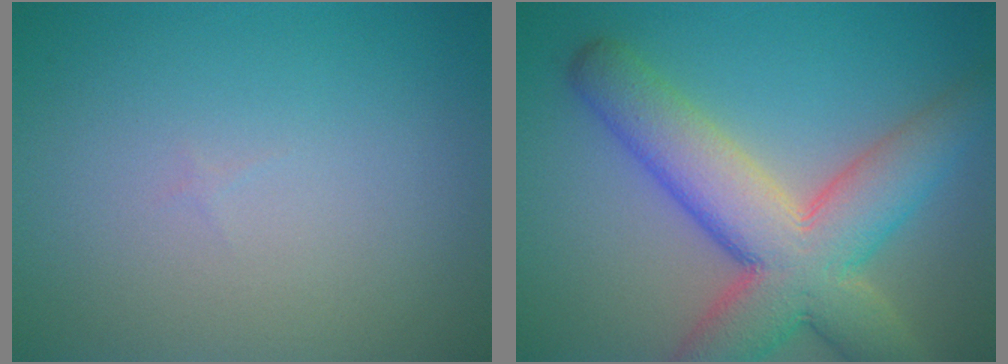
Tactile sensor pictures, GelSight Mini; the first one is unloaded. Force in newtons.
{"total": 10.1, "press": 10.1, "slide": 0.3}